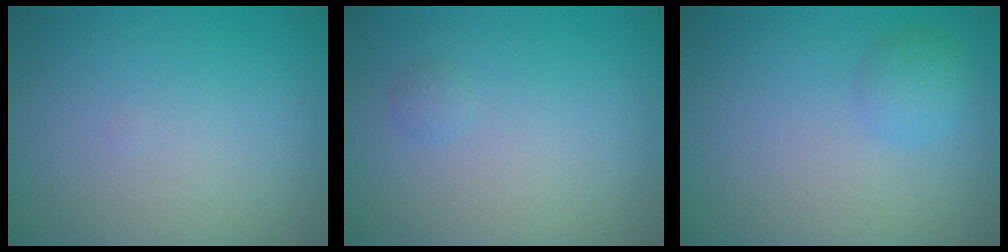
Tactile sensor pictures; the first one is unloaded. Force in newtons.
{"total": 0.6, "press": 0.6, "slide": 0.0}
{"total": 1.9, "press": 1.9, "slide": 0.1}